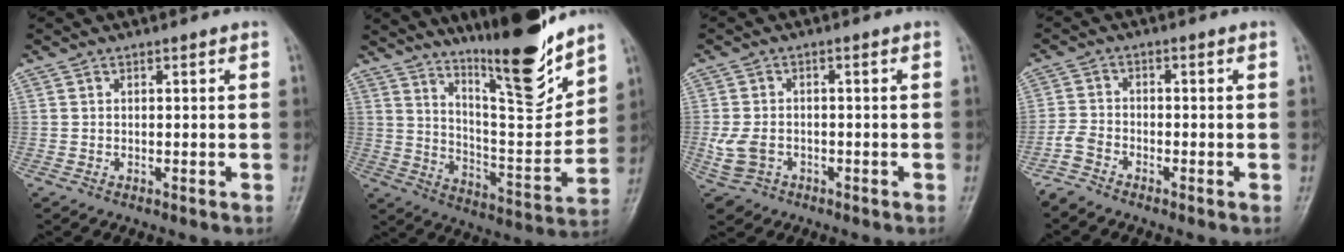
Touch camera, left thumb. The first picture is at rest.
{"total": 17.7, "force": [13.5, 2.8, 11.1], "torque": [-0.140, -0.096, 0.231]}
{"total": 4.9, "force": [-1.6, 3.8, 2.7], "torque": [-0.059, 0.007, -0.024]}
{"total": 3.2, "force": [-2.9, 1.1, 0.8], "torque": [-0.022, 0.002, -0.067]}